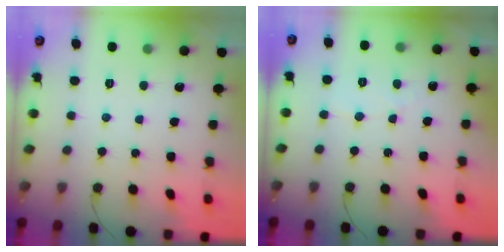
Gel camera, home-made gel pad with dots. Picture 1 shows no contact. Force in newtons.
{"total": 2.5, "press": 2.5, "slide": 0.2}